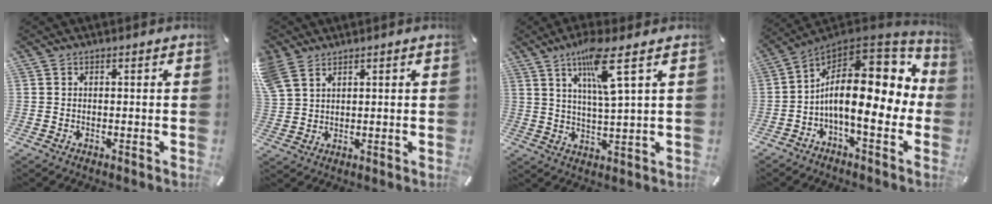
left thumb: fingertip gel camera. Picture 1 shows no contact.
{"total": 6.0, "force": [4.1, 3.7, 2.5], "torque": [-0.074, -0.010, 0.077]}
{"total": 10.4, "force": [5.5, 0.9, 8.7], "torque": [-0.165, -0.008, 0.089]}
{"total": 19.0, "force": [0.0, 9.2, 16.6], "torque": [-0.279, -0.023, 0.003]}